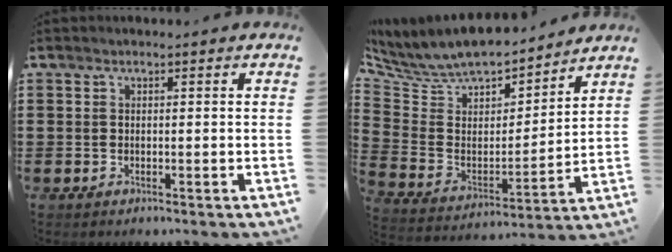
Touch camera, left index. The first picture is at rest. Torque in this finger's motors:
{"motor_torque": [0.78, -1.36, 0.54, 0.21]}